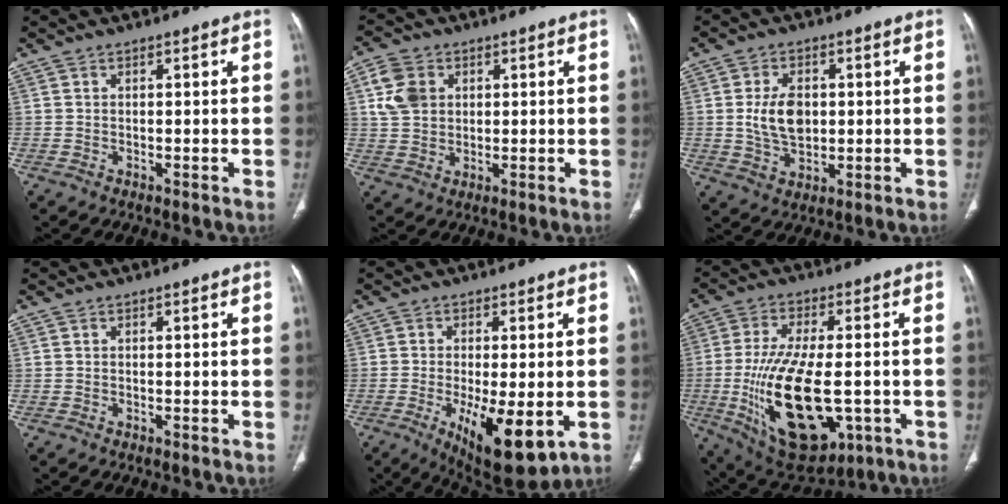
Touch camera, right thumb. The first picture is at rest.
{"total": 7.4, "force": [2.2, 5.8, 4.1], "torque": [-0.068, 0.000, 0.044]}
{"total": 8.1, "force": [0.6, 5.2, 6.2], "torque": [-0.104, -0.005, 0.017]}
{"total": 0.0}
{"total": 13.2, "force": [-3.7, 4.8, 11.7], "torque": [-0.182, -0.021, -0.042]}
{"total": 22.1, "force": [-4.5, 10.5, 18.9], "torque": [-0.353, -0.009, -0.047]}